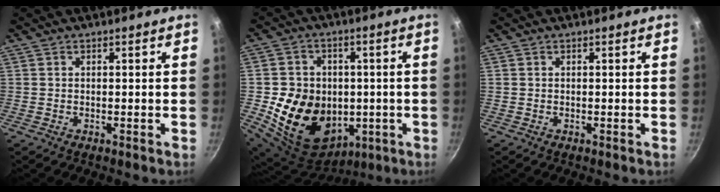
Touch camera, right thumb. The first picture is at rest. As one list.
[{"total": 18.9, "force": [-2.0, 15.5, 10.6], "torque": [-0.173, 0.006, -0.010]}, {"total": 0.0}]